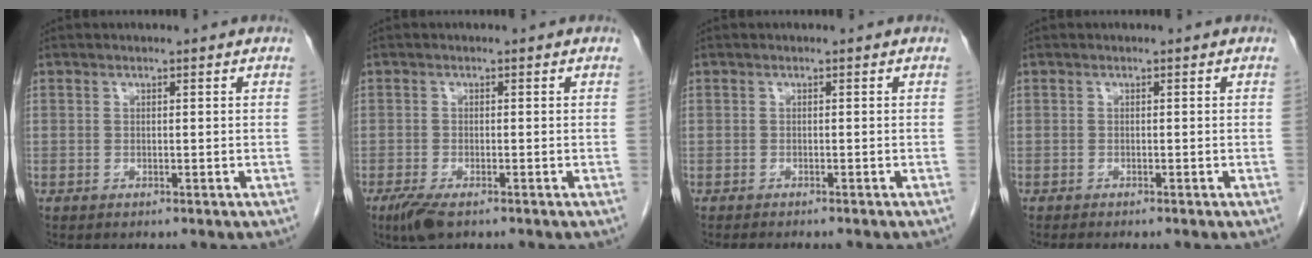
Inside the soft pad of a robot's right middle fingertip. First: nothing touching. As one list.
[{"total": 3.6, "force": [-2.3, 0.9, 2.6], "torque": [-0.057, -0.009, -0.043]}, {"total": 4.6, "force": [-4.0, 0.6, 2.1], "torque": [-0.023, -0.006, -0.052]}, {"total": 1.9, "force": [-1.6, 0.0, 0.9], "torque": [-0.014, -0.003, -0.021]}]